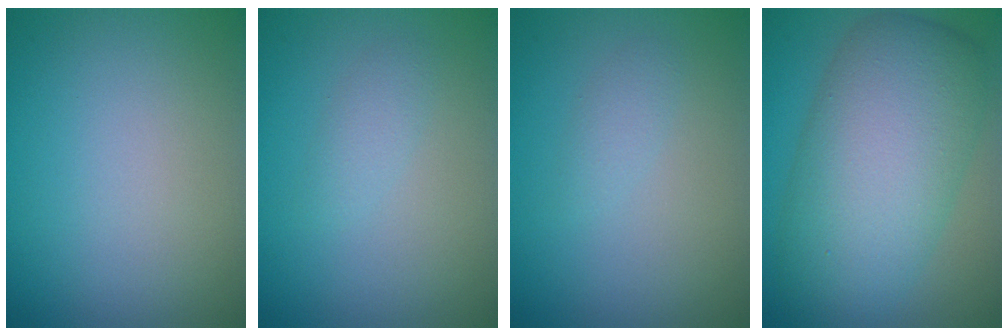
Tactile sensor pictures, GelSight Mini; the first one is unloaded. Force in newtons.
{"total": 1.2, "press": 1.2, "slide": 0.1}
{"total": 1.1, "press": 1.1, "slide": 0.0}
{"total": 10.4, "press": 10.4, "slide": 0.4}